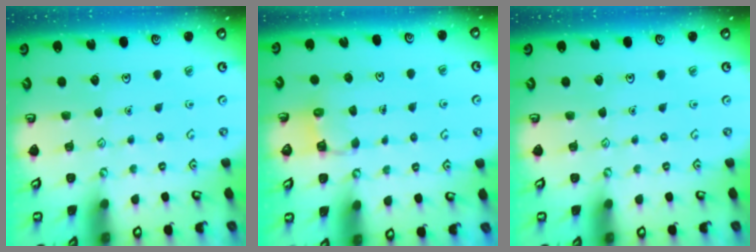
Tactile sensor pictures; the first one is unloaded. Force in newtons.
{"total": 2.9, "press": 2.9, "slide": 0.3}
{"total": 0.0}